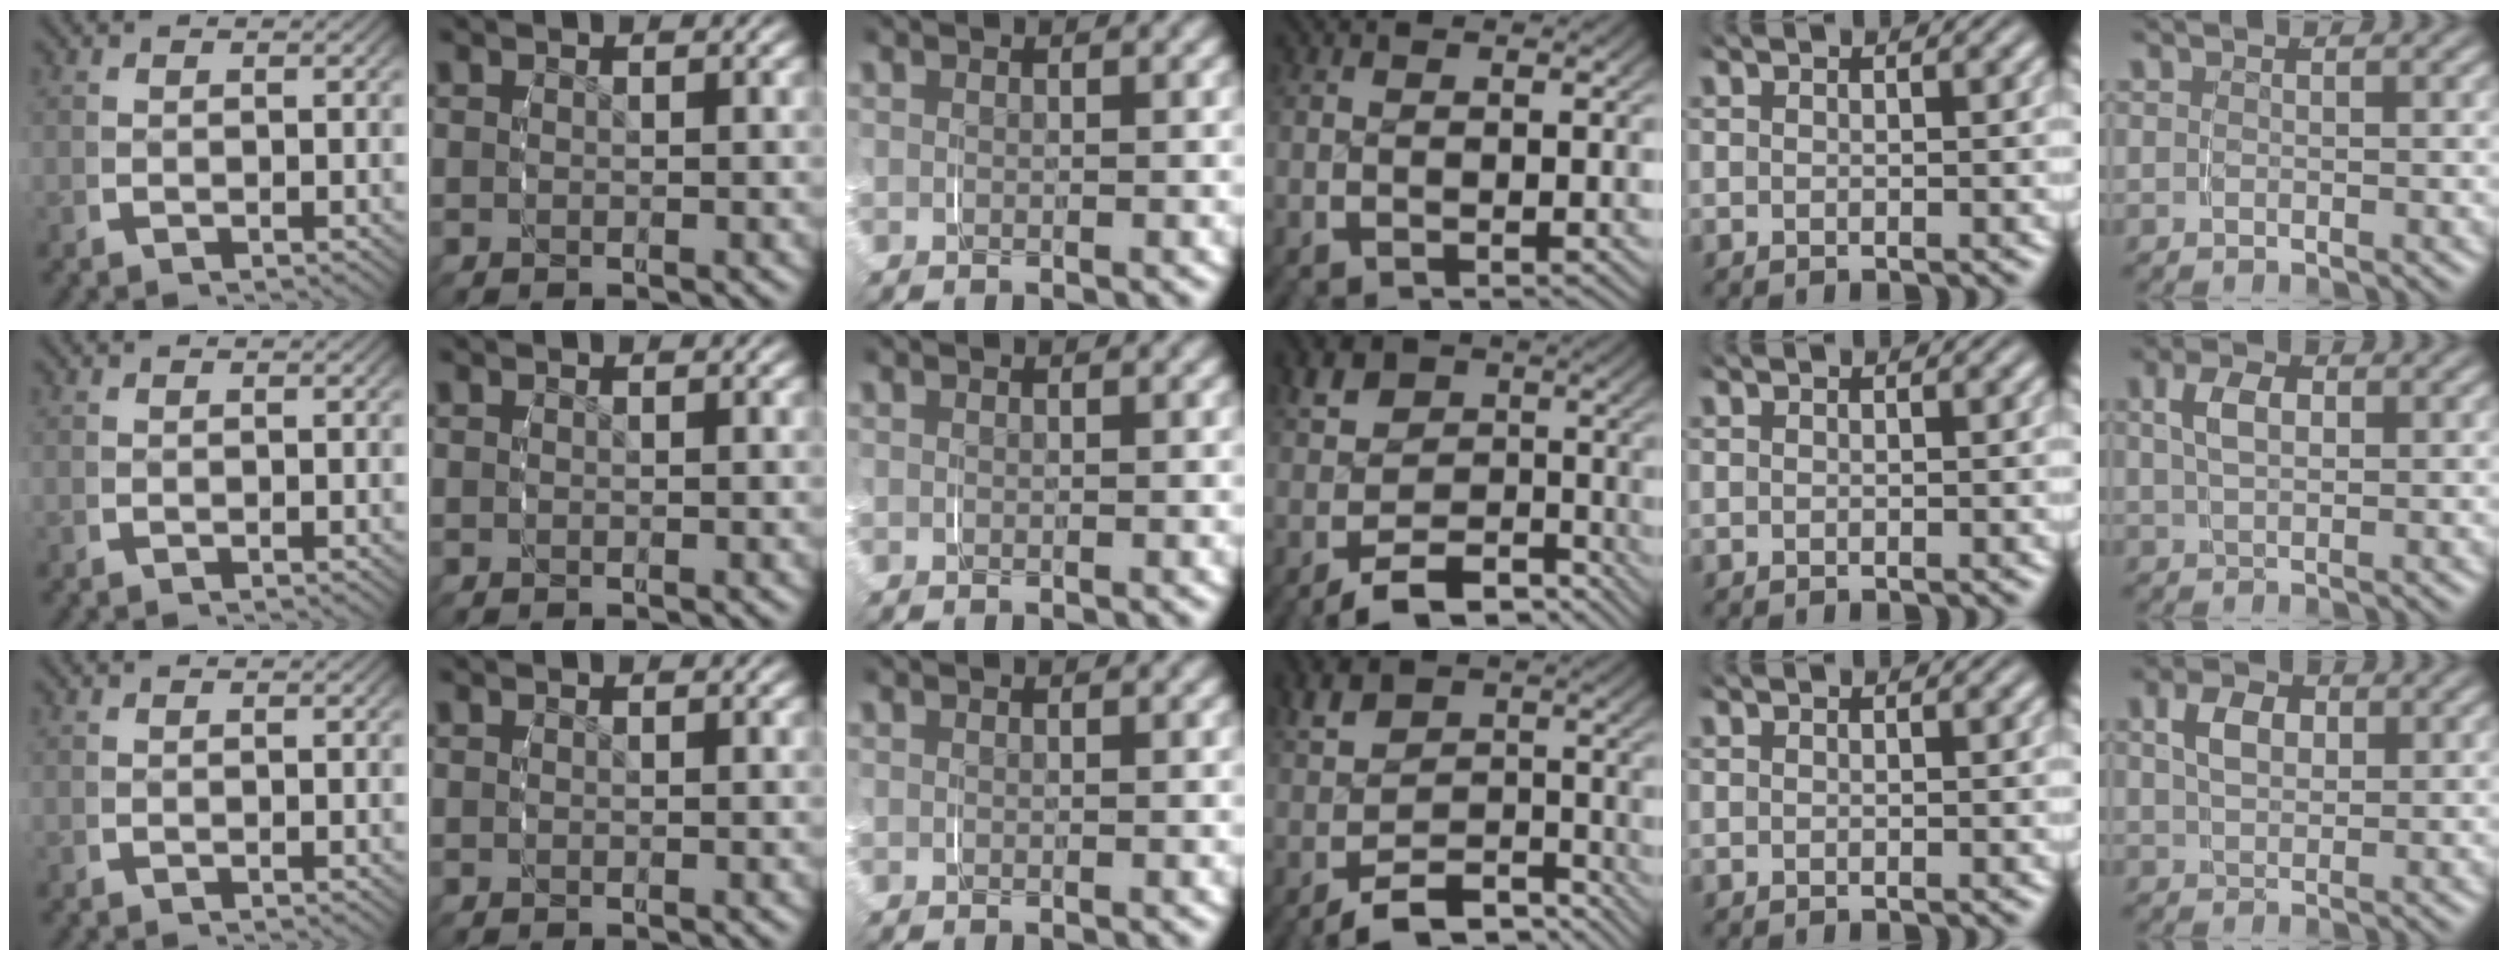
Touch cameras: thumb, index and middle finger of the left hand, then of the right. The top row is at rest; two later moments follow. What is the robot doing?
{"motion": "grasp_and_lifting", "object": "ribbon"}